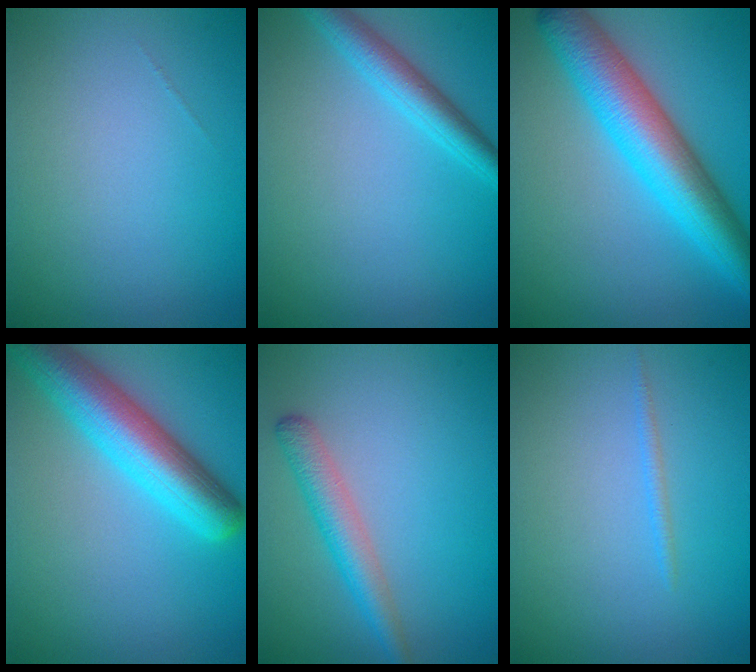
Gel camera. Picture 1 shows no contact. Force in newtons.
{"total": 3.1, "press": 3.1, "slide": 0.1}
{"total": 8.2, "press": 8.2, "slide": 0.1}
{"total": 7.2, "press": 7.2, "slide": 0.4}
{"total": 3.0, "press": 3.0, "slide": 0.2}
{"total": 0.7, "press": 0.7, "slide": 0.1}